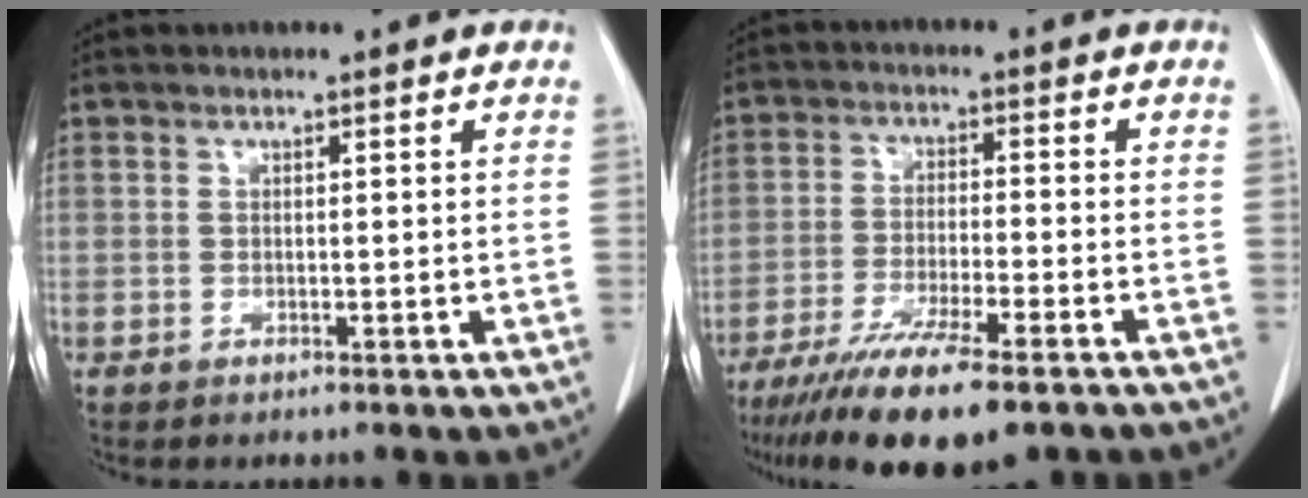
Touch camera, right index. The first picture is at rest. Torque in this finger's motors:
{"motor_torque": [1.01, -1.13, 0.94, 0.21]}